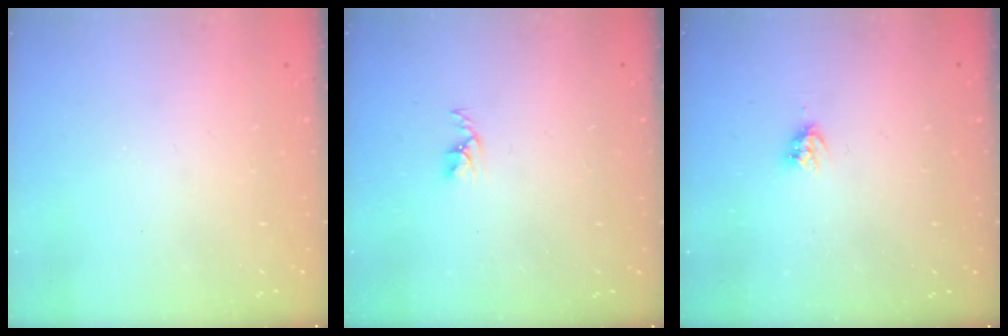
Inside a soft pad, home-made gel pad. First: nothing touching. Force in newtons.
{"total": 2.5, "press": 2.5, "slide": 0.4}
{"total": 3.7, "press": 3.7, "slide": 0.1}